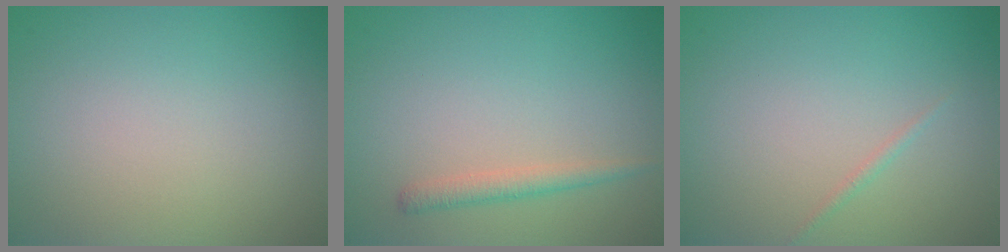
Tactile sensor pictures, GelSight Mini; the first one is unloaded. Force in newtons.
{"total": 1.5, "press": 1.5, "slide": 0.1}
{"total": 0.5, "press": 0.5, "slide": 0.0}